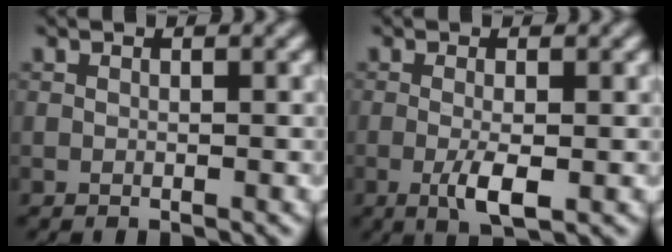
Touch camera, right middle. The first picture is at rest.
{"total": 2.9, "force": [-0.8, 0.7, 2.7], "torque": [-0.054, -0.006, -0.015]}